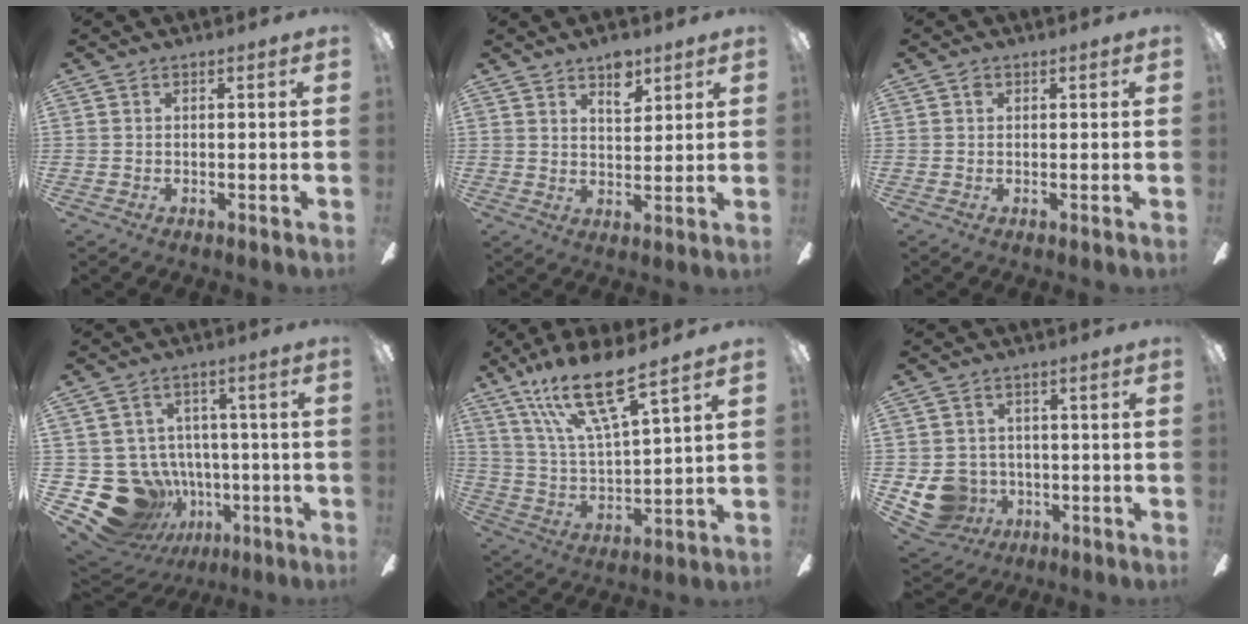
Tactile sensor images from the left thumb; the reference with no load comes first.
{"total": 6.5, "force": [4.7, 3.2, 3.2], "torque": [-0.033, -0.023, 0.079]}
{"total": 0.9, "force": [0.4, 0.7, 0.5], "torque": [-0.010, 0.005, 0.006]}
{"total": 16.2, "force": [-5.7, 13.7, 6.4], "torque": [-0.154, 0.026, -0.072]}
{"total": 17.6, "force": [12.2, 4.0, 12.1], "torque": [-0.237, -0.062, 0.205]}
{"total": 9.2, "force": [-2.4, 8.3, 3.0], "torque": [-0.097, 0.009, -0.041]}